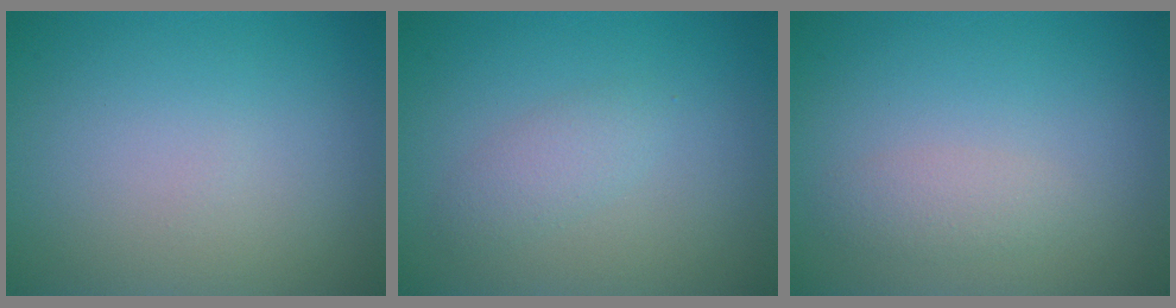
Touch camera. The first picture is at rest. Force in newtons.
{"total": 1.7, "press": 1.7, "slide": 0.0}
{"total": 1.5, "press": 1.5, "slide": 0.1}